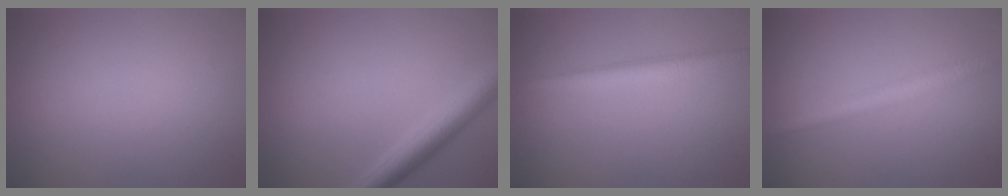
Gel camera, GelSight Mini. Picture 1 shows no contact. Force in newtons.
{"total": 4.0, "press": 4.0, "slide": 0.1}
{"total": 2.4, "press": 2.4, "slide": 0.1}
{"total": 2.4, "press": 2.4, "slide": 0.0}